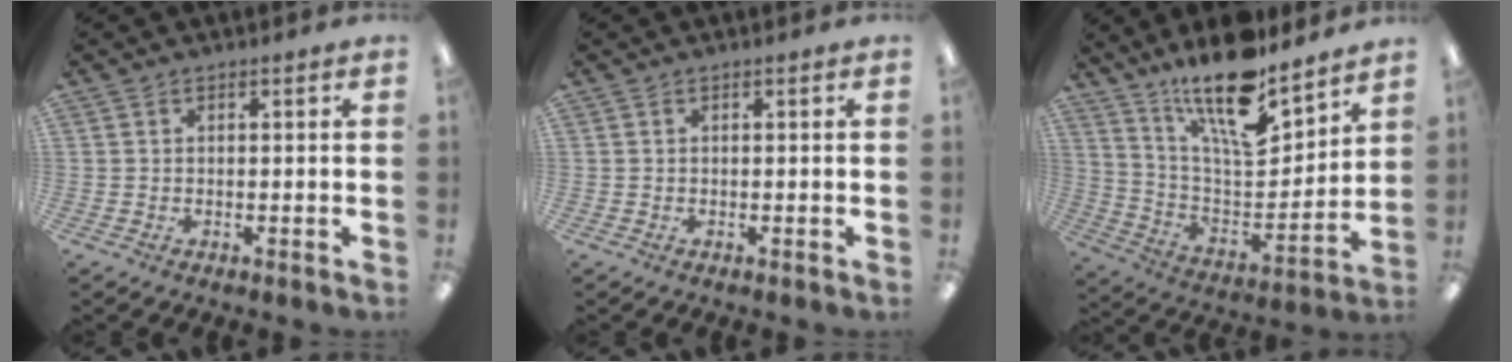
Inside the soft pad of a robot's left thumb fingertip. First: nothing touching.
{"total": 0.0}
{"total": 19.7, "force": [14.9, 5.6, 11.6], "torque": [-0.200, -0.104, 0.253]}